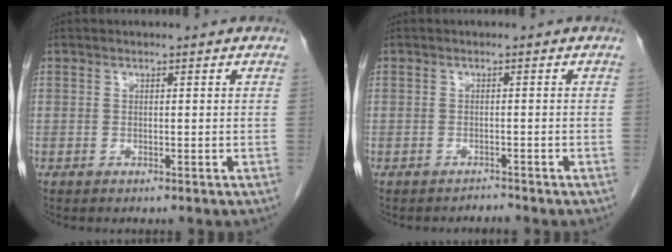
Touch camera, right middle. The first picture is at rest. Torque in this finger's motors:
{"motor_torque": [0.28, -0.15, 0.02, -0.01]}